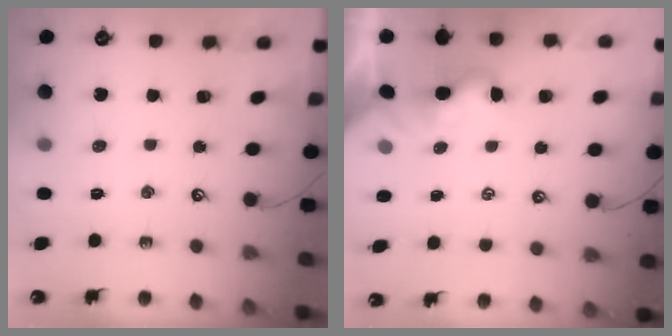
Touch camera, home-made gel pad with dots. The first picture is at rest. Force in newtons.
{"total": 2.0, "press": 1.9, "slide": 0.5}